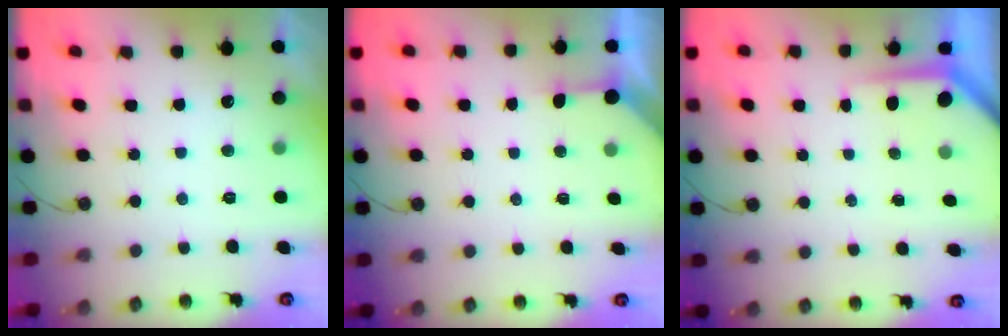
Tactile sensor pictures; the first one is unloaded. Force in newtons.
{"total": 2.2, "press": 2.2, "slide": 0.3}
{"total": 3.7, "press": 3.7, "slide": 0.2}